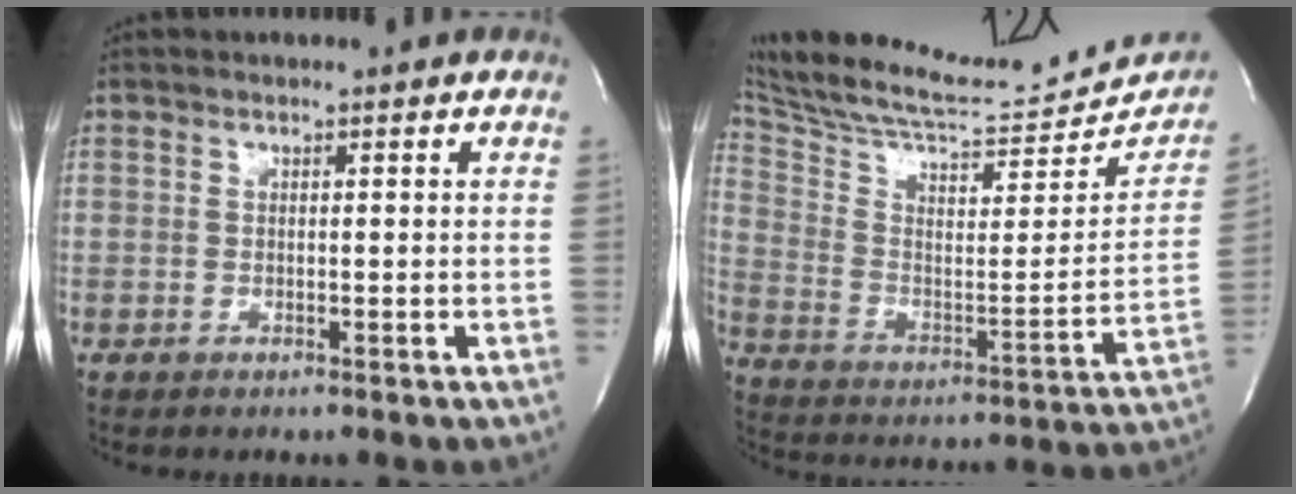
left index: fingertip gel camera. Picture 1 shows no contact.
{"total": 25.7, "force": [23.5, 3.7, 9.5], "torque": [-0.166, -0.051, 0.338]}